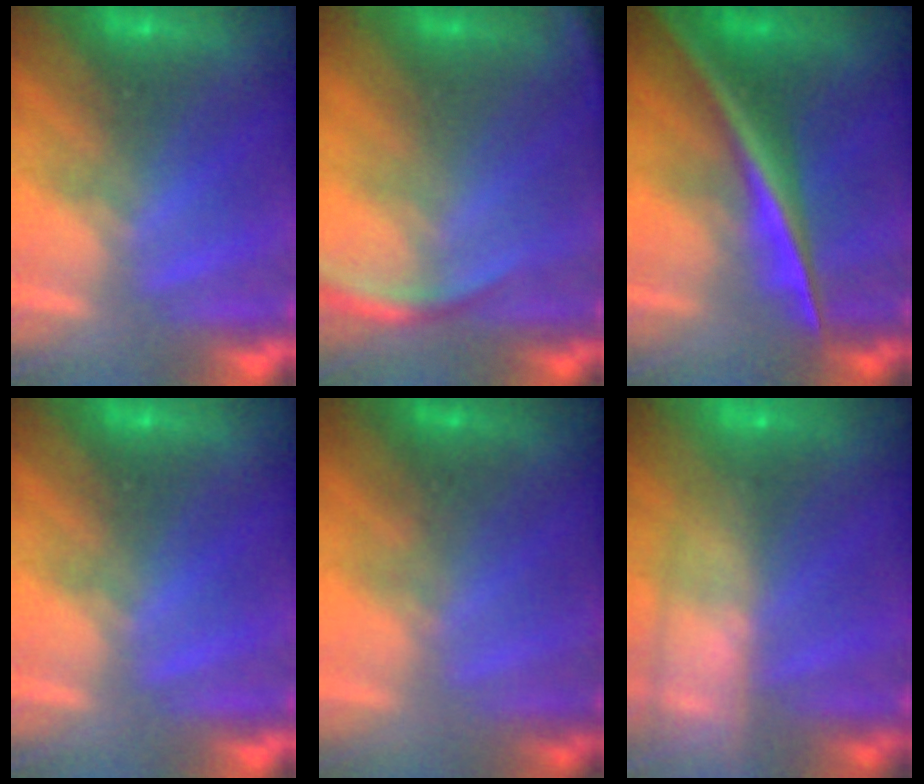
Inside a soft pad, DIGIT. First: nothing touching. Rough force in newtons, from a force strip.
{"total": 2.6}
{"total": 2.6}
{"total": 0.0}
{"total": 1.8}
{"total": 5.7}